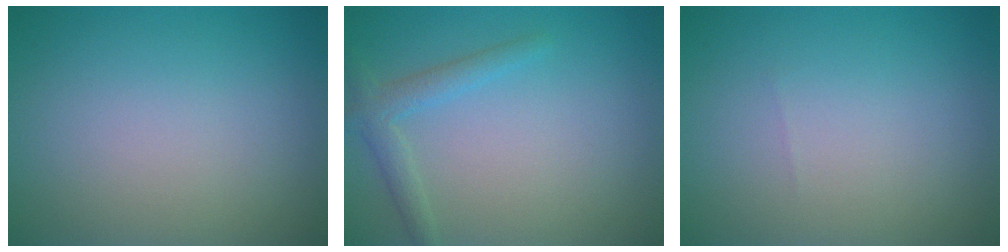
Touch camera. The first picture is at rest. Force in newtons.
{"total": 2.1, "press": 2.1, "slide": 0.1}
{"total": 0.0}